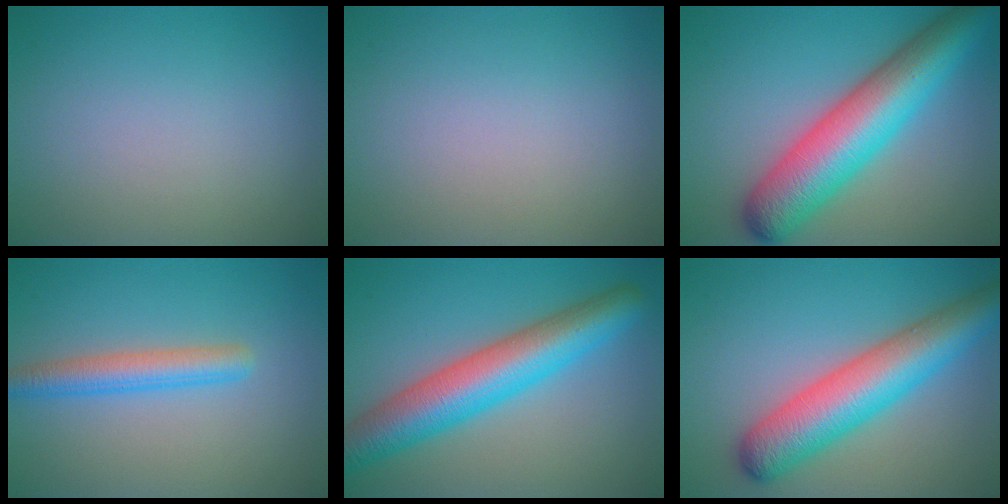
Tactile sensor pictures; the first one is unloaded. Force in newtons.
{"total": 0.0}
{"total": 10.1, "press": 10.1, "slide": 0.4}
{"total": 3.3, "press": 3.3, "slide": 0.0}
{"total": 8.5, "press": 8.5, "slide": 0.2}
{"total": 8.4, "press": 8.4, "slide": 0.3}